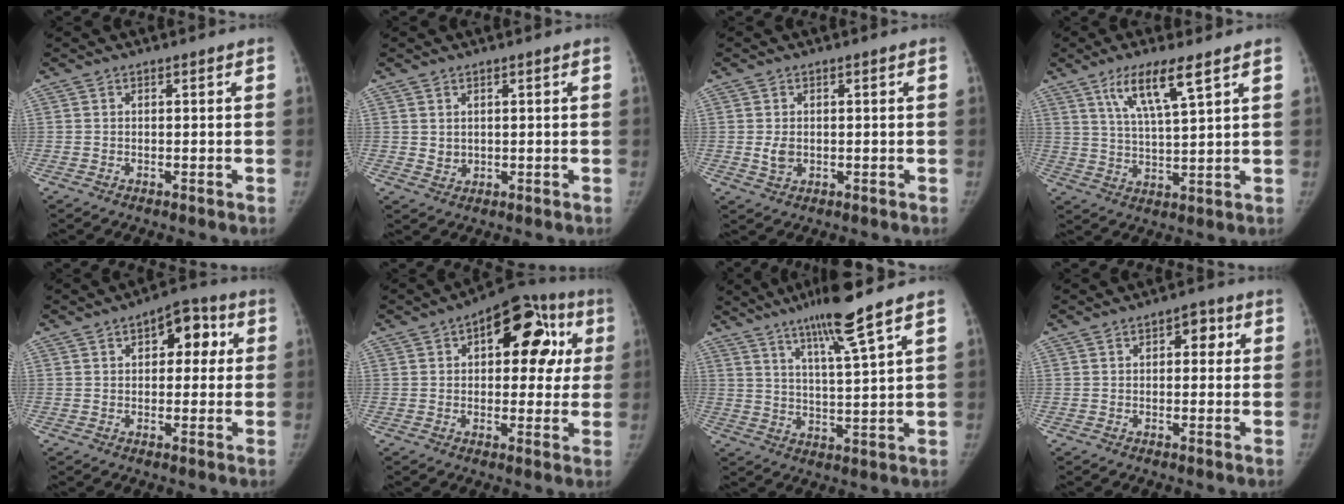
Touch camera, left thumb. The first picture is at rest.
{"total": 1.9, "force": [0.8, 1.5, 0.9], "torque": [-0.006, -0.008, 0.022]}
{"total": 2.5, "force": [0.0, 1.9, 1.6], "torque": [-0.022, -0.003, 0.004]}
{"total": 9.3, "force": [5.4, 1.4, 7.5], "torque": [-0.139, -0.024, 0.107]}
{"total": 8.5, "force": [2.6, 5.0, 6.4], "torque": [-0.042, 0.013, 0.025]}
{"total": 17.4, "force": [5.1, 9.7, 13.5], "torque": [-0.106, 0.021, 0.055]}
{"total": 10.9, "force": [7.3, -0.2, 8.1], "torque": [-0.138, -0.035, 0.130]}
{"total": 4.1, "force": [1.2, 2.5, 3.0], "torque": [-0.014, 0.005, 0.010]}